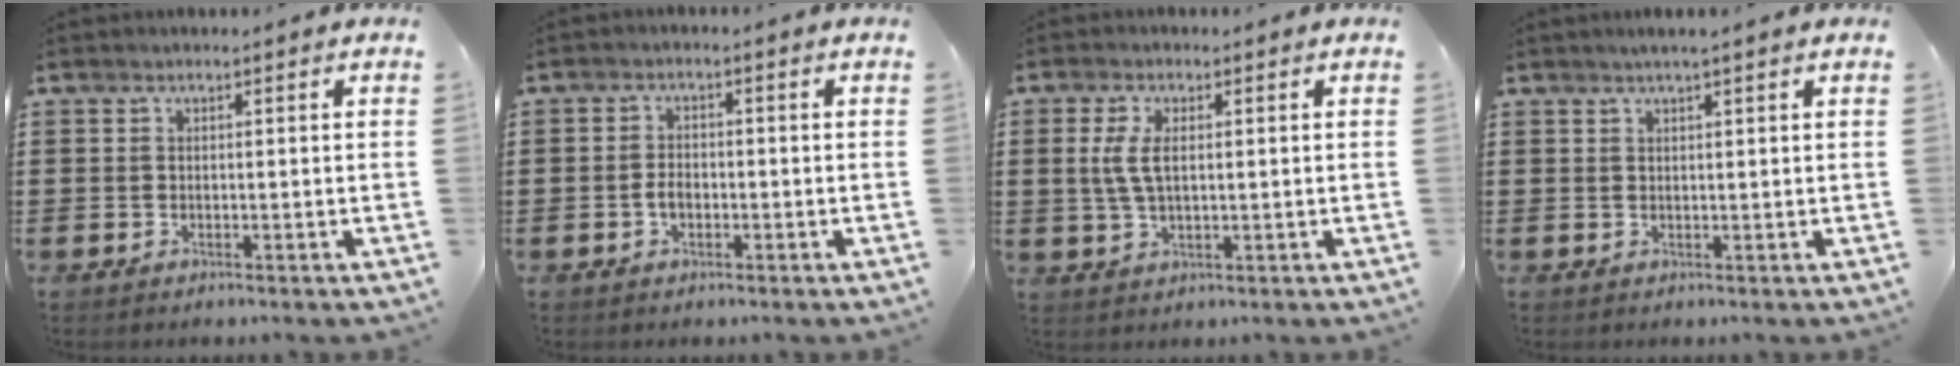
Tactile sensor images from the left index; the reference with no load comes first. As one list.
[{"total": 2.3, "force": [-0.7, 1.4, 1.7], "torque": [-0.043, 0.002, -0.017]}, {"total": 4.7, "force": [0.8, 2.1, 4.2], "torque": [-0.109, 0.000, 0.005]}, {"total": 1.2, "force": [0.9, -0.1, 0.8], "torque": [-0.015, 0.001, 0.016]}]